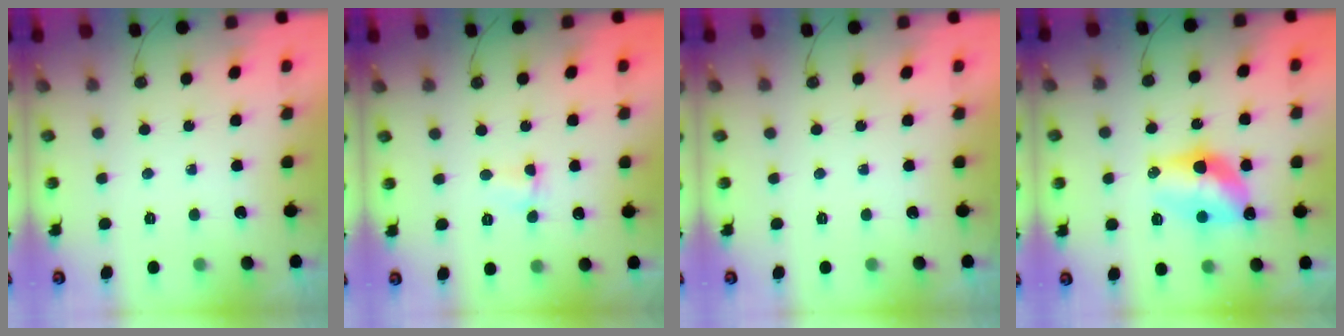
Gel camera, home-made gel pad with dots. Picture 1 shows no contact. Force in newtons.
{"total": 2.0, "press": 1.9, "slide": 0.6}
{"total": 0.0}
{"total": 10.6, "press": 10.6, "slide": 0.9}